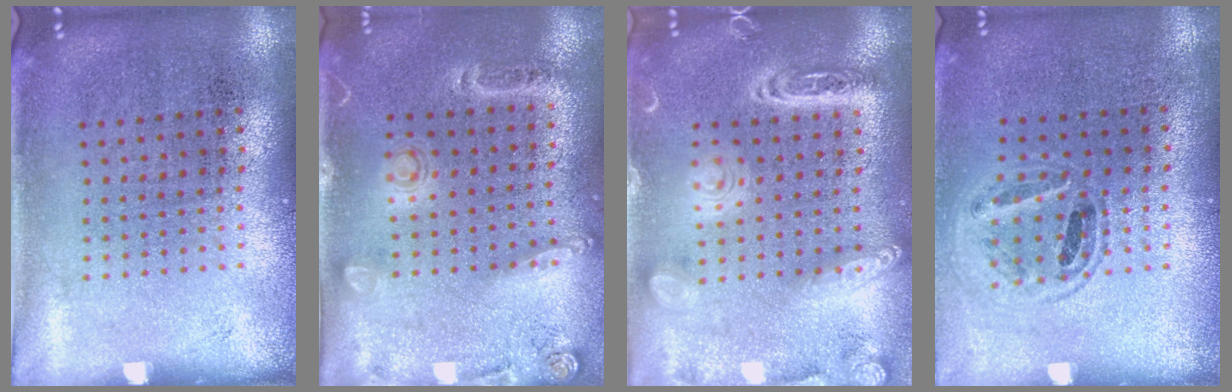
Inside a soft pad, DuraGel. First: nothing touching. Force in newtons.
{"total": 1.5, "press": 1.3, "slide": 0.8}
{"total": 4.1, "press": 4.1, "slide": 0.4}
{"total": 1.0, "press": 1.0, "slide": 0.3}